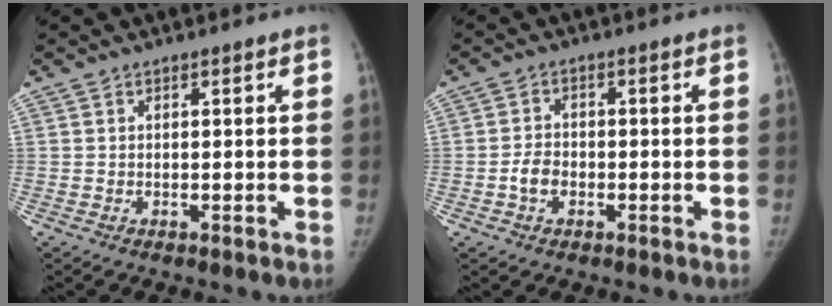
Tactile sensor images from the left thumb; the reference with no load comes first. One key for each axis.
{"total": 3.7, "fx": -1.2, "fy": 2.6, "fz": 2.3, "tx": -0.037, "ty": 0.014, "tz": -0.025}